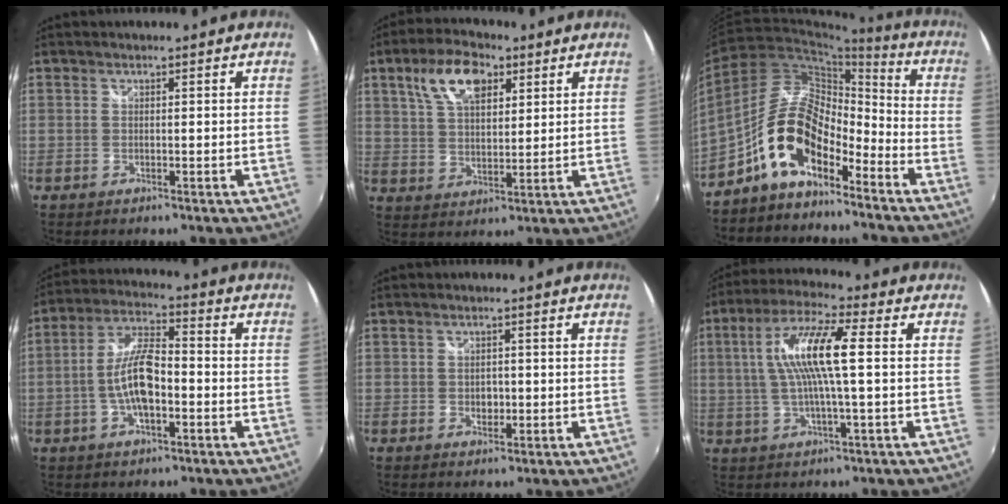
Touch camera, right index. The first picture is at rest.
{"total": 10.6, "force": [5.2, 5.4, 7.5], "torque": [-0.141, 0.025, 0.096]}
{"total": 13.5, "force": [-8.4, 5.9, 8.7], "torque": [-0.172, 0.021, -0.166]}
{"total": 9.9, "force": [-2.7, 3.5, 8.8], "torque": [-0.182, 0.009, -0.050]}
{"total": 2.0, "force": [-0.3, 1.6, 1.1], "torque": [-0.015, 0.000, -0.004]}
{"total": 11.8, "force": [1.3, 1.4, 11.6], "torque": [-0.220, 0.013, 0.021]}